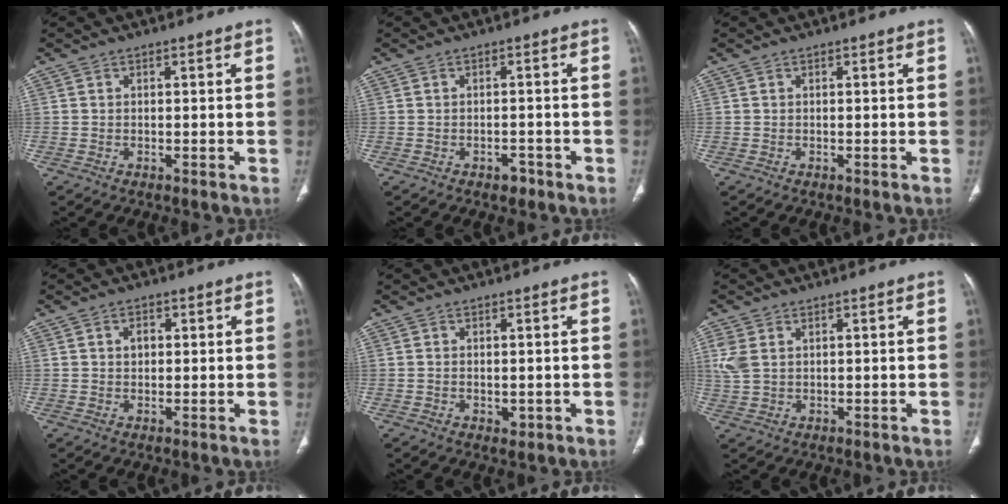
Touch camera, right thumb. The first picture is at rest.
{"total": 2.1, "force": [-1.3, 1.3, 1.0], "torque": [-0.008, 0.007, -0.015]}
{"total": 0.0}
{"total": 2.4, "force": [0.7, 1.8, 1.5], "torque": [-0.016, 0.001, 0.010]}
{"total": 1.6, "force": [-0.2, 1.1, 1.1], "torque": [-0.016, -0.004, 0.000]}
{"total": 4.3, "force": [1.4, 2.8, 2.9], "torque": [-0.077, 0.005, 0.034]}